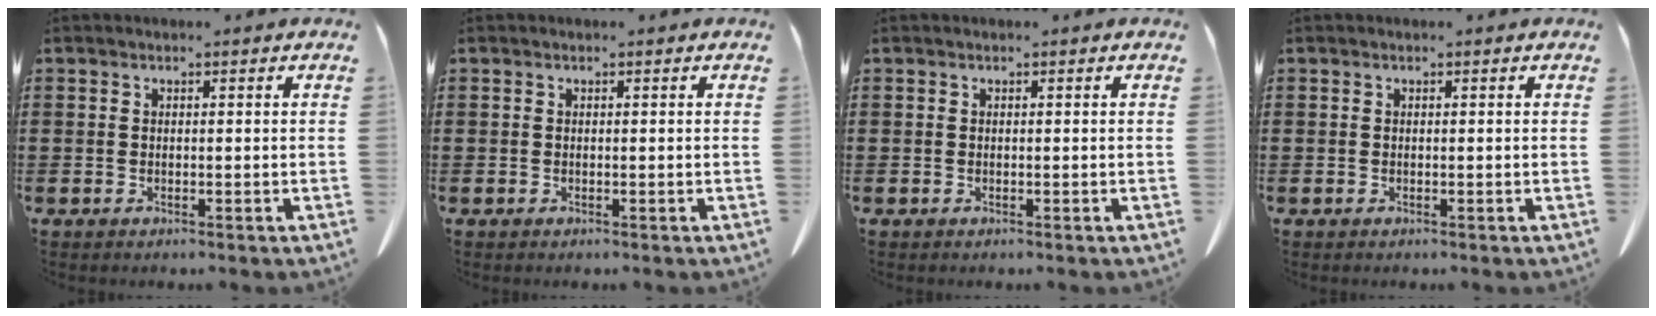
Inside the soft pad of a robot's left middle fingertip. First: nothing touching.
{"total": 0.0}
{"total": 0.0}
{"total": 0.0}